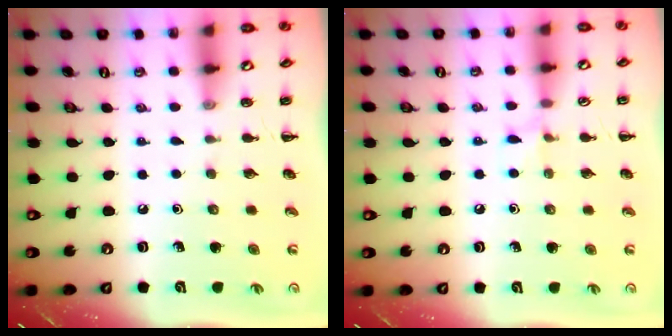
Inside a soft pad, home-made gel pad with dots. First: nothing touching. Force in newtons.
{"total": 4.4, "press": 4.1, "slide": 1.6}